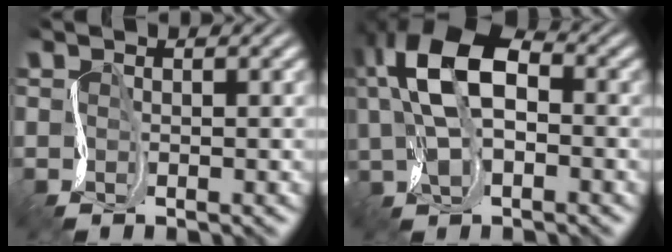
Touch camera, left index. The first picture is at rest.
{"total": 9.0, "force": [1.8, 5.0, 7.2], "torque": [-0.147, 0.019, 0.026]}